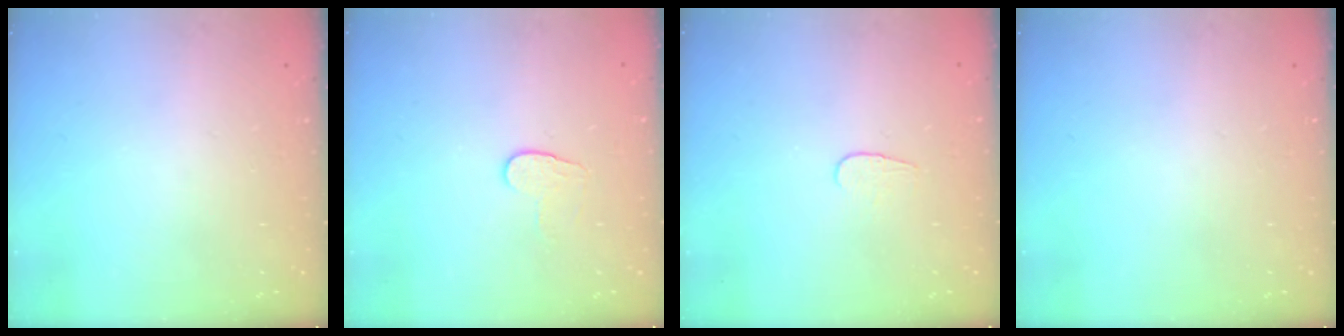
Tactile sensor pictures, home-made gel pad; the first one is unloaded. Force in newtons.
{"total": 6.2, "press": 6.1, "slide": 0.5}
{"total": 3.8, "press": 3.8, "slide": 0.4}
{"total": 0.0}